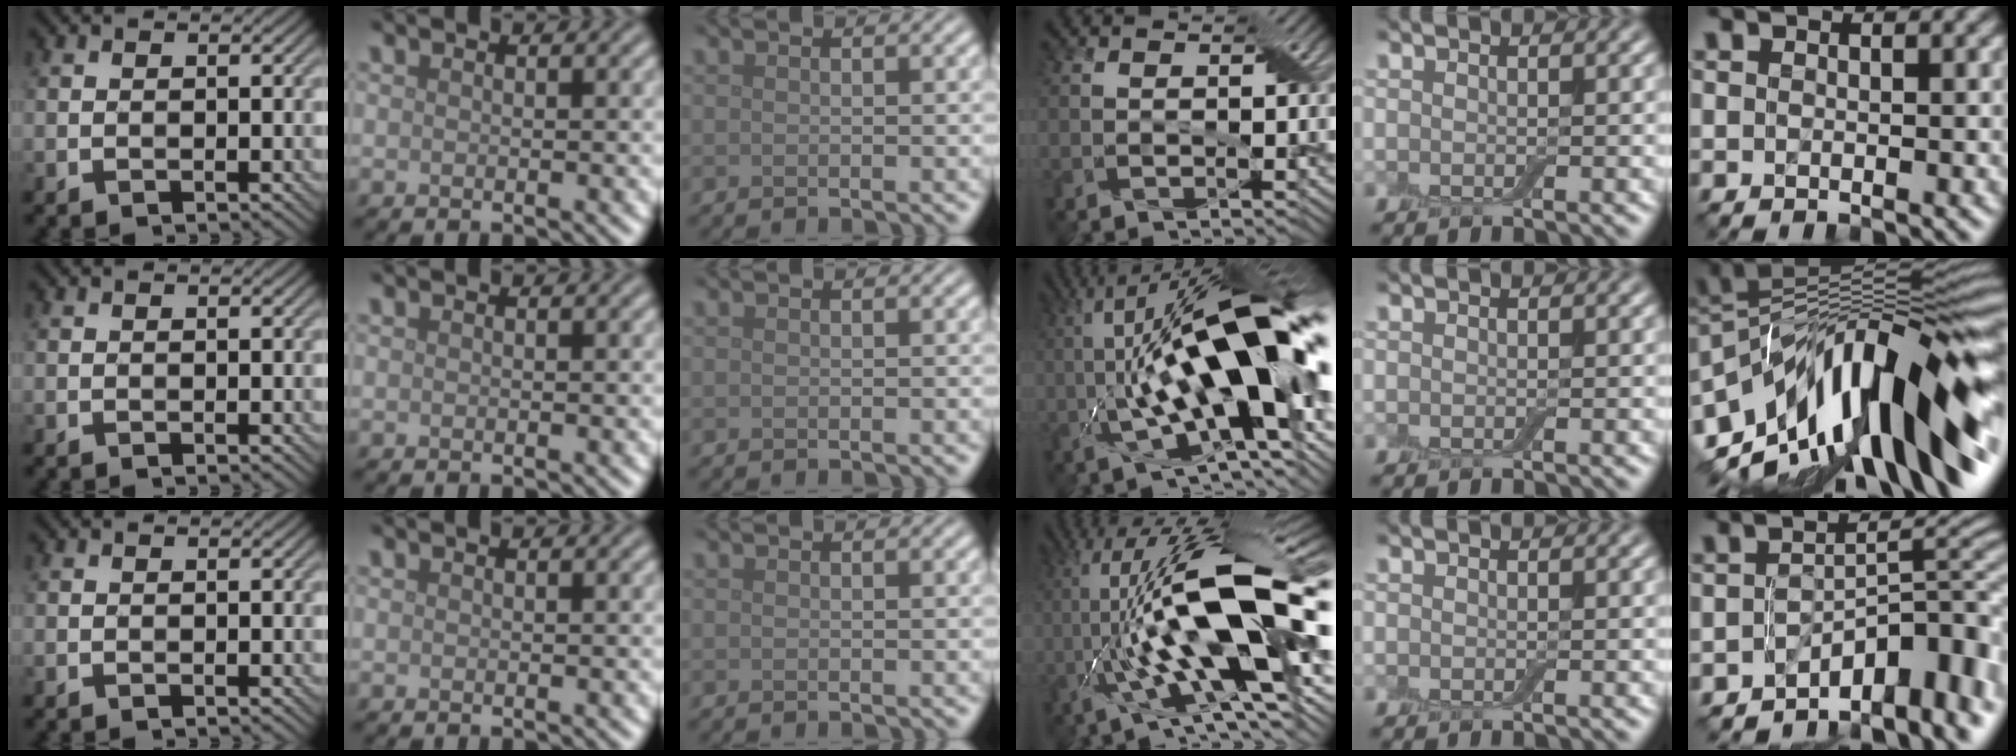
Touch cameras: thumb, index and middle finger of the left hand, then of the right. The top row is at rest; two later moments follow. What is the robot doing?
{"motion": "close", "object": "airpods case & airpods"}